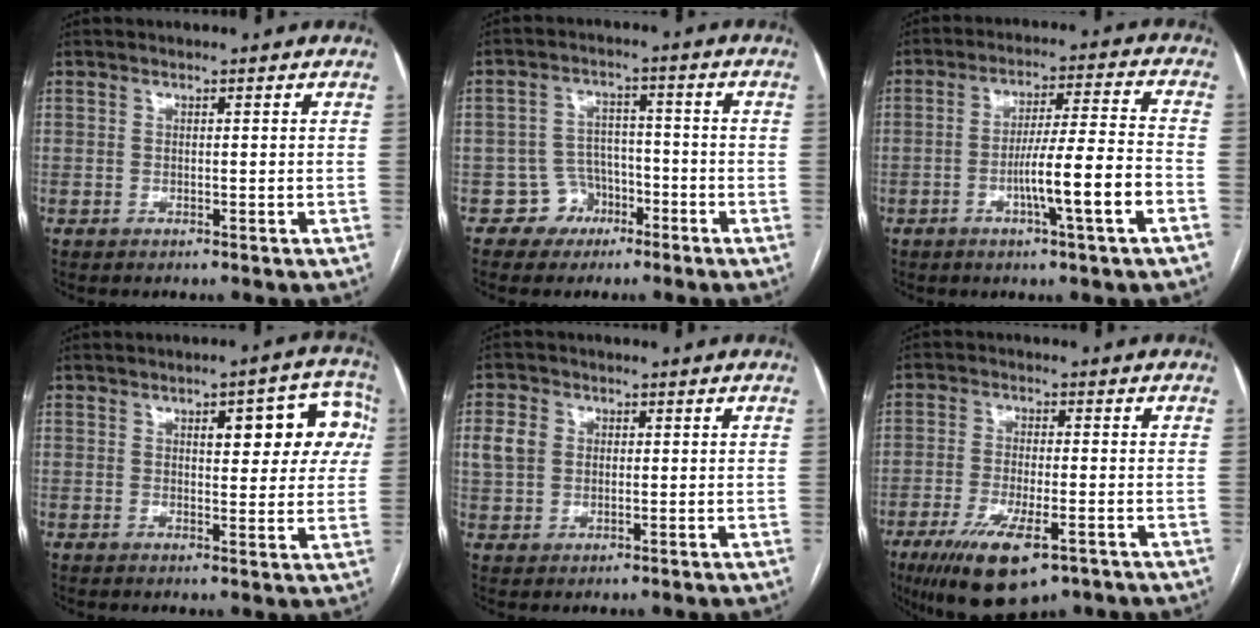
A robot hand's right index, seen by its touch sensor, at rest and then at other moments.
{"total": 5.1, "force": [-2.6, 4.4, 0.0], "torque": [0.010, 0.017, -0.036]}
{"total": 10.2, "force": [-3.8, -0.4, 9.5], "torque": [-0.160, 0.004, -0.061]}
{"total": 10.3, "force": [3.1, 3.8, 9.1], "torque": [-0.096, 0.027, 0.035]}
{"total": 4.8, "force": [1.0, 4.1, 2.3], "torque": [-0.057, 0.014, 0.021]}
{"total": 11.3, "force": [-6.4, 3.4, 8.8], "torque": [-0.160, -0.024, -0.097]}